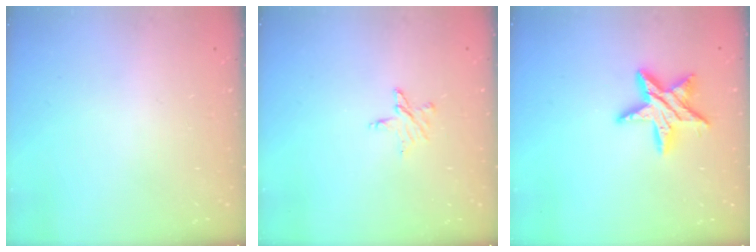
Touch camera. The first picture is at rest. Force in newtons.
{"total": 6.0, "press": 6.0, "slide": 0.5}
{"total": 12.7, "press": 12.6, "slide": 0.7}